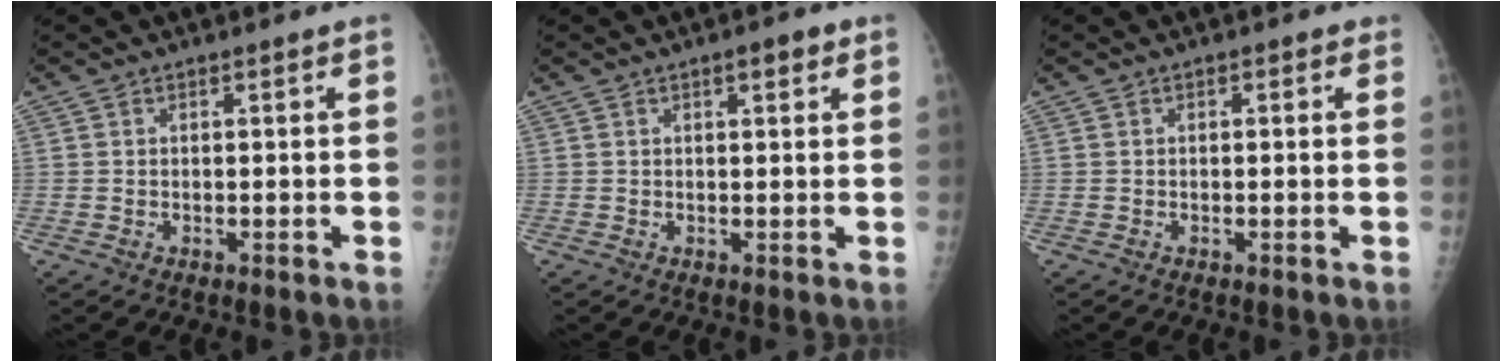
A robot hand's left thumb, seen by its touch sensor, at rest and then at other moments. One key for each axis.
{"total": 2.5, "fx": 1.4, "fy": 0.8, "fz": 1.9, "tx": -0.018, "ty": 0.000, "tz": 0.017}
{"total": 1.0, "fx": 0.4, "fy": 0.5, "fz": 0.7, "tx": -0.001, "ty": 0.003, "tz": 0.001}